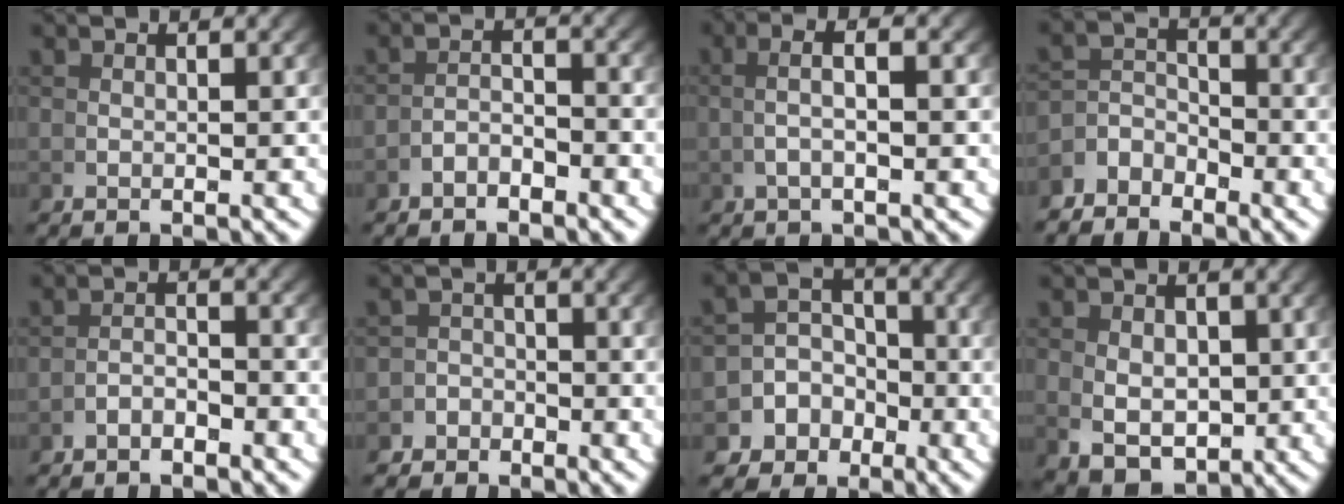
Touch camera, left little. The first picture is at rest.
{"total": 2.1, "force": [-2.0, 0.3, 0.6], "torque": [0.007, 0.000, -0.037]}
{"total": 2.8, "force": [0.7, 0.3, 2.7], "torque": [-0.046, 0.012, 0.013]}
{"total": 2.9, "force": [-1.6, 2.1, 1.2], "torque": [-0.012, -0.008, -0.031]}
{"total": 1.8, "force": [-1.7, 0.0, 0.5], "torque": [0.006, 0.000, -0.033]}
{"total": 2.4, "force": [-2.1, 1.1, -0.6], "torque": [0.022, -0.006, -0.040]}
{"total": 7.6, "force": [-2.2, 6.8, 2.7], "torque": [-0.049, -0.018, -0.042]}
{"total": 4.6, "force": [-1.6, 3.1, 3.0], "torque": [-0.062, -0.041, 0.002]}